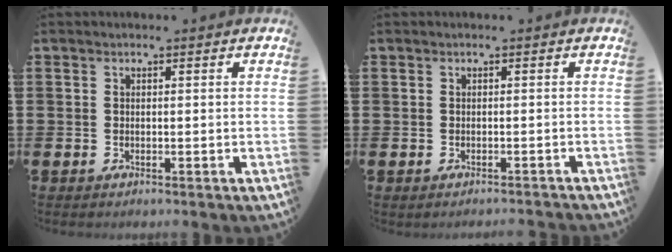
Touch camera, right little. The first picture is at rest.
{"total": 0.9, "force": [-0.8, -0.2, 0.0], "torque": [0.000, 0.000, -0.017]}